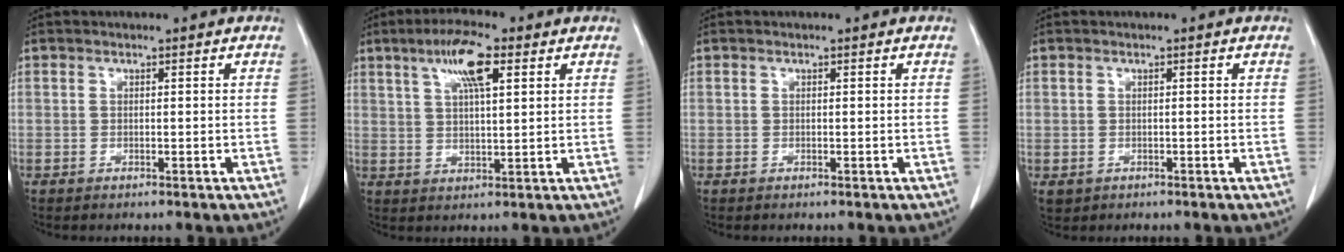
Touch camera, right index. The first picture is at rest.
{"total": 7.6, "force": [3.7, 1.6, 6.4], "torque": [-0.122, 0.010, 0.065]}
{"total": 0.0}
{"total": 1.5, "force": [-0.5, 1.4, 0.3], "torque": [-0.009, 0.002, -0.001]}